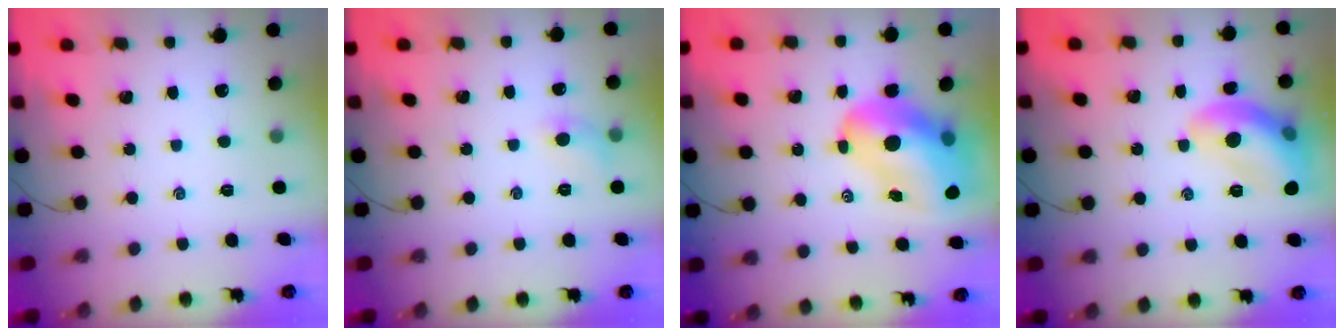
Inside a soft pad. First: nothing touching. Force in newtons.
{"total": 5.9, "press": 5.7, "slide": 1.6}
{"total": 16.0, "press": 15.4, "slide": 4.6}
{"total": 13.7, "press": 13.6, "slide": 1.0}